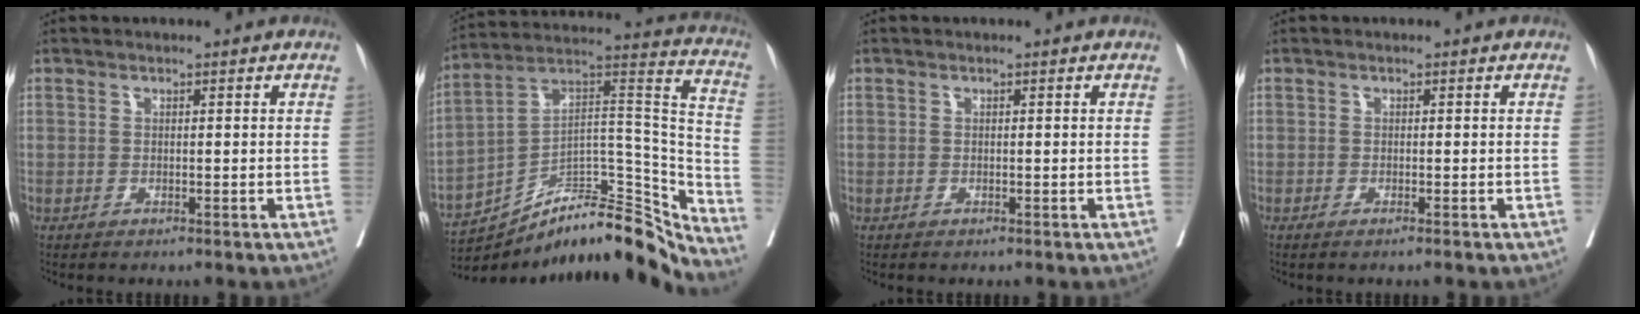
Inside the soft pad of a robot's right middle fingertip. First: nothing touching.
{"total": 22.2, "force": [-19.3, 4.9, 9.7], "torque": [-0.133, 0.066, -0.304]}
{"total": 0.5, "force": [-0.2, 0.4, -0.1], "torque": [0.008, 0.007, -0.008]}
{"total": 1.6, "force": [-1.1, -0.3, 1.0], "torque": [-0.012, 0.000, -0.013]}